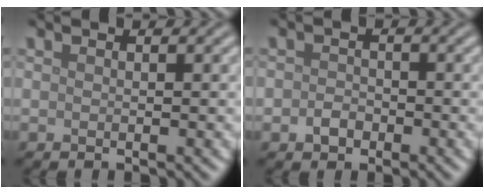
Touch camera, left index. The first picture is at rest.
{"total": 1.6, "force": [-0.7, 1.3, 0.6], "torque": [-0.008, 0.000, -0.017]}